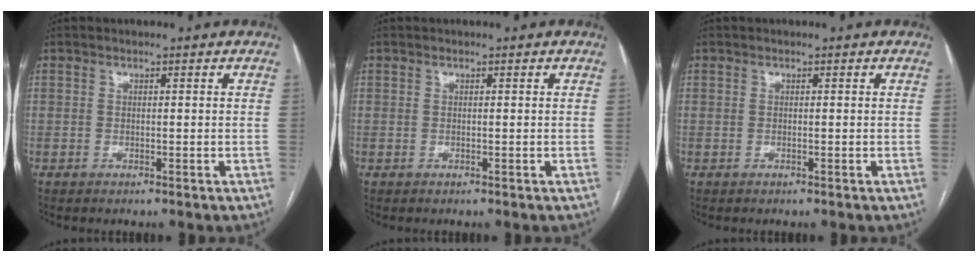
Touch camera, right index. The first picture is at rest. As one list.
[{"total": 0.0}, {"total": 0.0}]